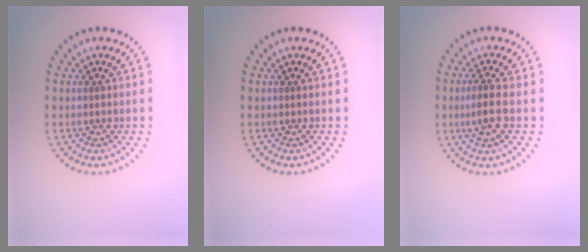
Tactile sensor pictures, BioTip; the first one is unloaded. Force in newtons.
{"total": 0.0}
{"total": 2.4, "press": 2.2, "slide": 0.9}